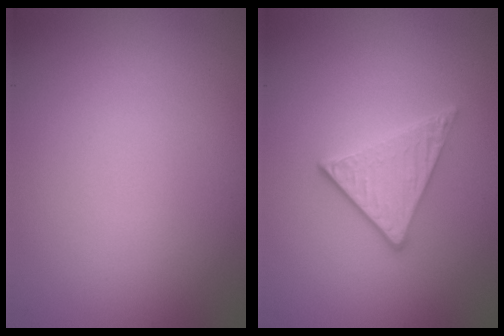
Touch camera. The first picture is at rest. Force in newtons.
{"total": 2.8, "press": 2.7, "slide": 0.8}